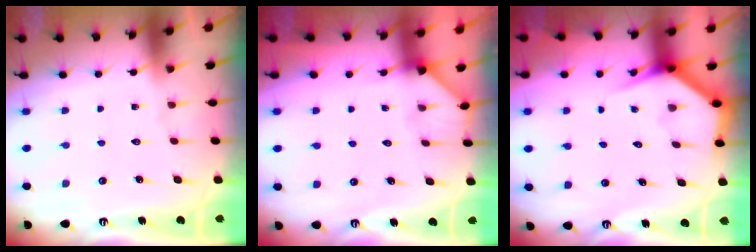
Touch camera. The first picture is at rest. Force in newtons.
{"total": 2.0, "press": 2.0, "slide": 0.3}
{"total": 3.4, "press": 3.4, "slide": 0.3}